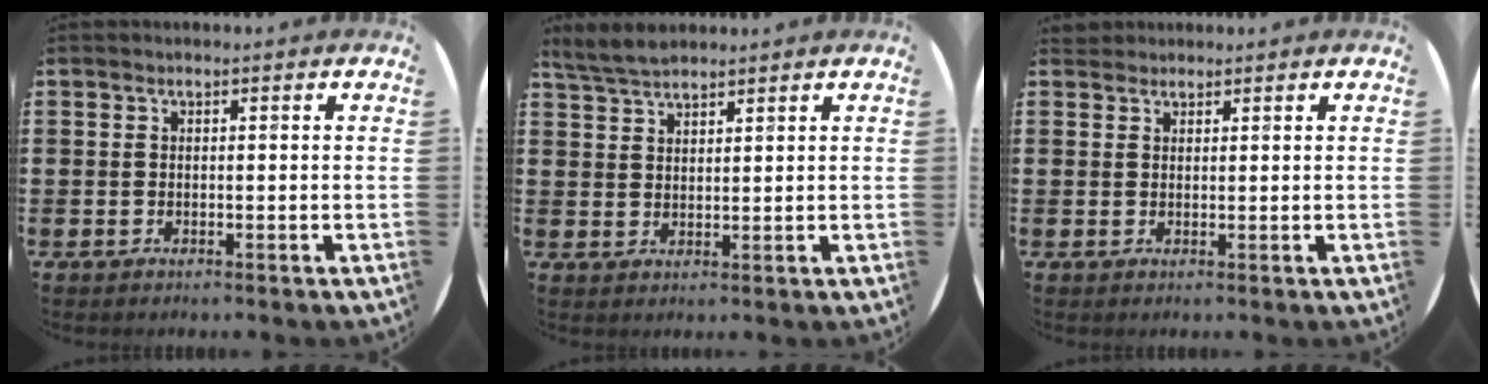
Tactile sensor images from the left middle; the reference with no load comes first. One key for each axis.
{"total": 3.8, "fx": 3.5, "fy": 0.9, "fz": 1.1, "tx": -0.030, "ty": -0.004, "tz": 0.067}
{"total": 1.4, "fx": 1.3, "fy": 0.5, "fz": -0.1, "tx": -0.002, "ty": 0.004, "tz": 0.026}